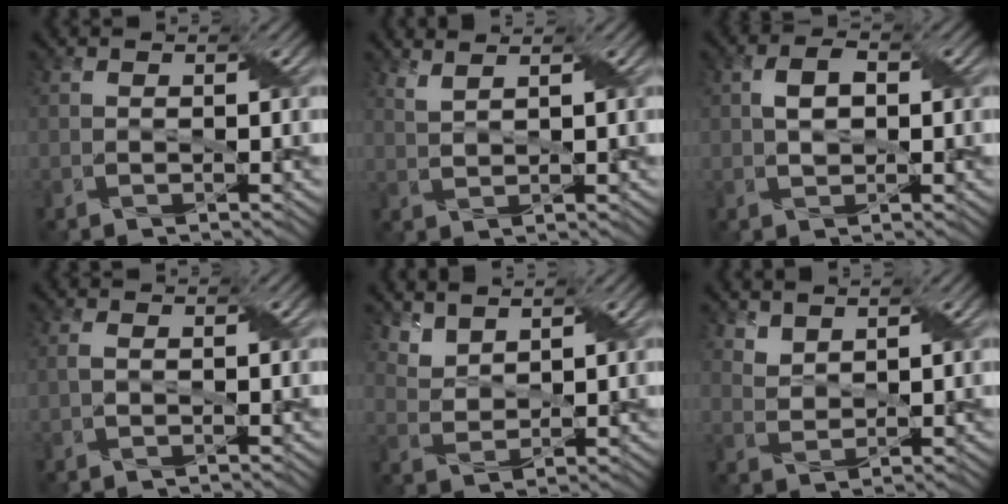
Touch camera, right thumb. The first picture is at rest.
{"total": 2.2, "force": [1.8, 0.5, 1.1], "torque": [-0.020, 0.003, 0.028]}
{"total": 3.1, "force": [0.6, 1.9, 2.3], "torque": [-0.047, 0.004, 0.008]}
{"total": 0.8, "force": [0.0, 0.4, 0.7], "torque": [-0.020, 0.003, -0.002]}
{"total": 3.1, "force": [2.8, 1.1, 0.8], "torque": [-0.029, -0.007, 0.070]}
{"total": 2.3, "force": [2.0, 1.0, 0.4], "torque": [-0.016, -0.003, 0.046]}